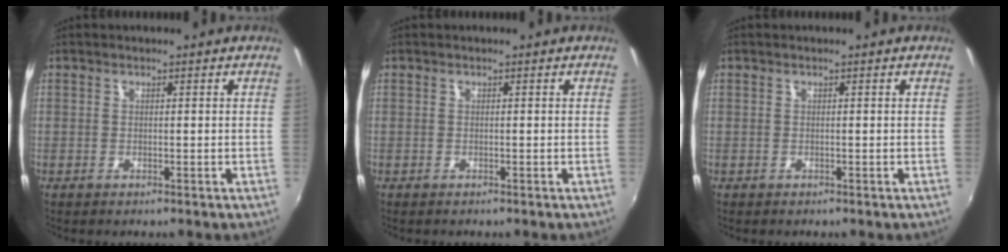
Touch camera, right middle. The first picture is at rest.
{"total": 0.0}
{"total": 0.0}